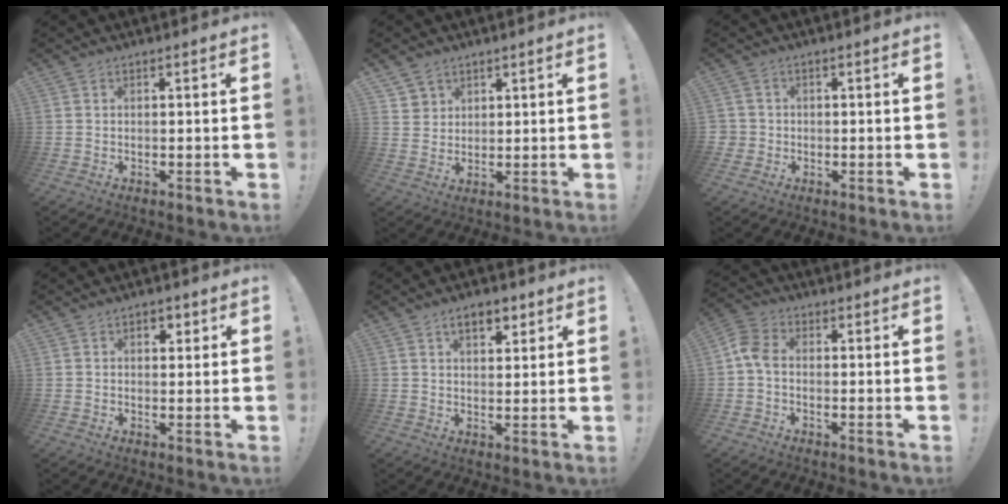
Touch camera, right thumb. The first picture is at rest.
{"total": 4.4, "force": [2.9, 3.2, 0.1], "torque": [-0.002, -0.022, 0.056]}
{"total": 2.5, "force": [-0.3, 2.4, 0.5], "torque": [-0.010, 0.006, -0.004]}
{"total": 3.0, "force": [1.1, 2.3, 1.6], "torque": [-0.018, 0.003, 0.016]}
{"total": 6.4, "force": [3.5, 3.5, 4.0], "torque": [-0.053, -0.007, 0.059]}
{"total": 6.4, "force": [-0.7, 4.2, 4.8], "torque": [-0.108, 0.012, -0.009]}